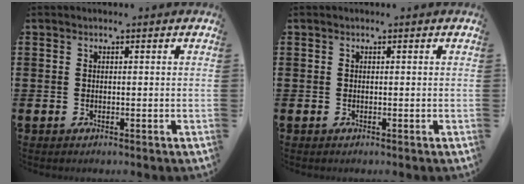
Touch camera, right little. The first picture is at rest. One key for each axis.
{"total": 0.0}